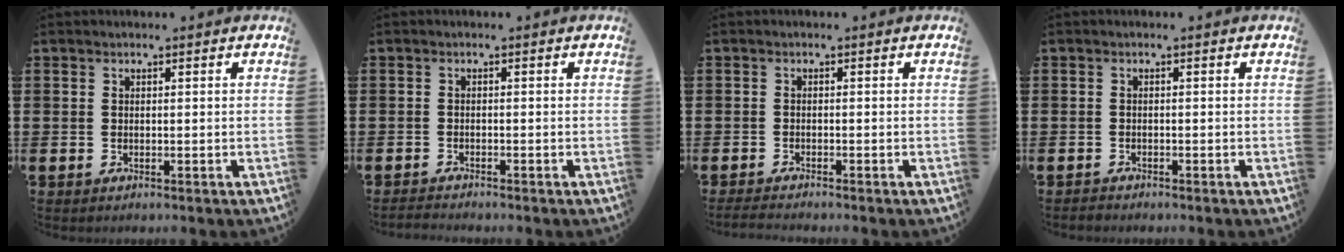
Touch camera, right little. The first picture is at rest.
{"total": 0.9, "force": [-0.9, 0.0, 0.1], "torque": [-0.003, -0.002, -0.017]}
{"total": 1.1, "force": [-1.0, 0.0, 0.5], "torque": [-0.008, 0.000, -0.019]}
{"total": 0.6, "force": [-0.5, 0.1, -0.1], "torque": [-0.001, -0.001, -0.012]}